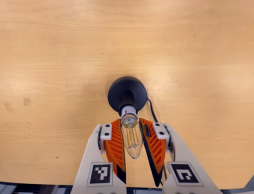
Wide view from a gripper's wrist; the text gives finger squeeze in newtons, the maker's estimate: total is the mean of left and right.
{"total": 11.4, "left": 11.1, "right": 11.7}